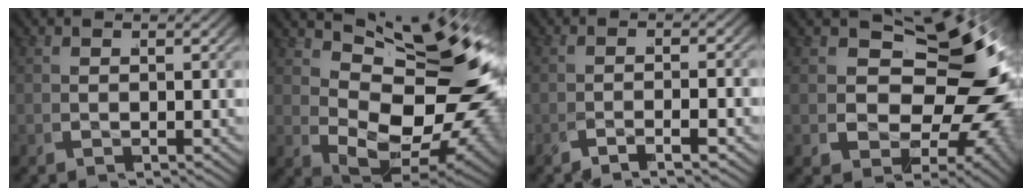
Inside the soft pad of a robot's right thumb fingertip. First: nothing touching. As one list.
[{"total": 18.2, "force": [1.8, 11.1, 14.3], "torque": [-0.223, -0.037, 0.045]}, {"total": 2.6, "force": [-2.1, 0.7, 1.3], "torque": [-0.032, 0.014, -0.049]}, {"total": 18.2, "force": [0.8, 12.4, 13.3], "torque": [-0.204, -0.047, 0.025]}]